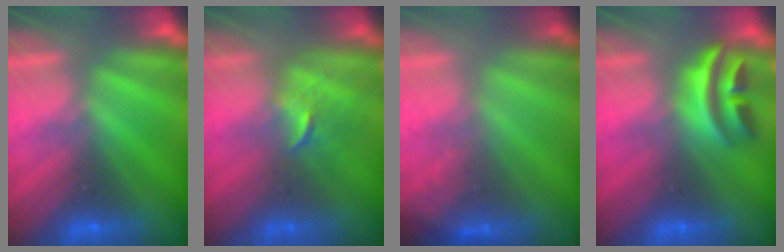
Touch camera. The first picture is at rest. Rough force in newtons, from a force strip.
{"total": 2.6}
{"total": 1.8}
{"total": 2.9}